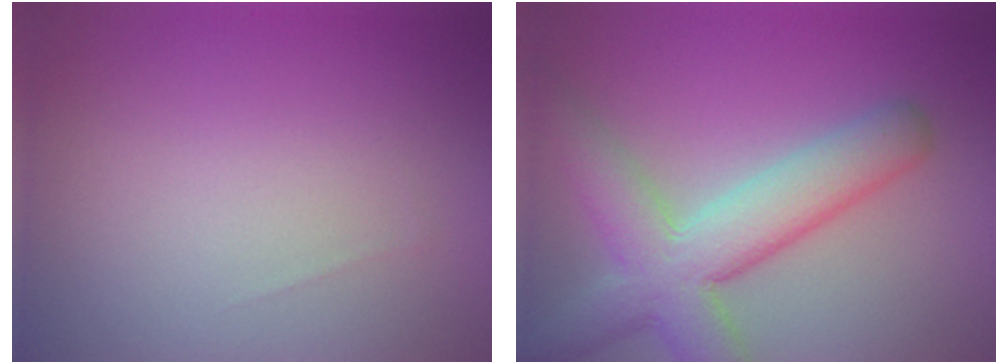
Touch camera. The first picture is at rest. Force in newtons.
{"total": 7.3, "press": 7.3, "slide": 0.5}